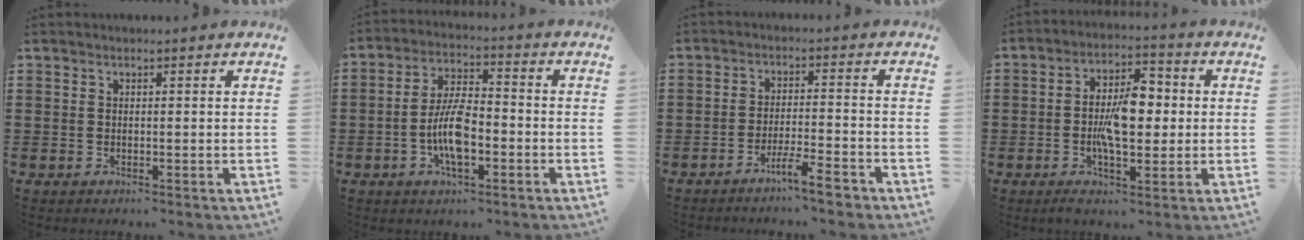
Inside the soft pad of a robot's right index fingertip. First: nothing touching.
{"total": 8.3, "force": [-2.4, 3.0, 7.4], "torque": [-0.166, -0.006, -0.051]}
{"total": 5.8, "force": [-4.9, 0.2, 3.0], "torque": [-0.054, -0.006, -0.090]}
{"total": 9.0, "force": [-0.5, 4.1, 8.0], "torque": [-0.149, 0.008, -0.013]}